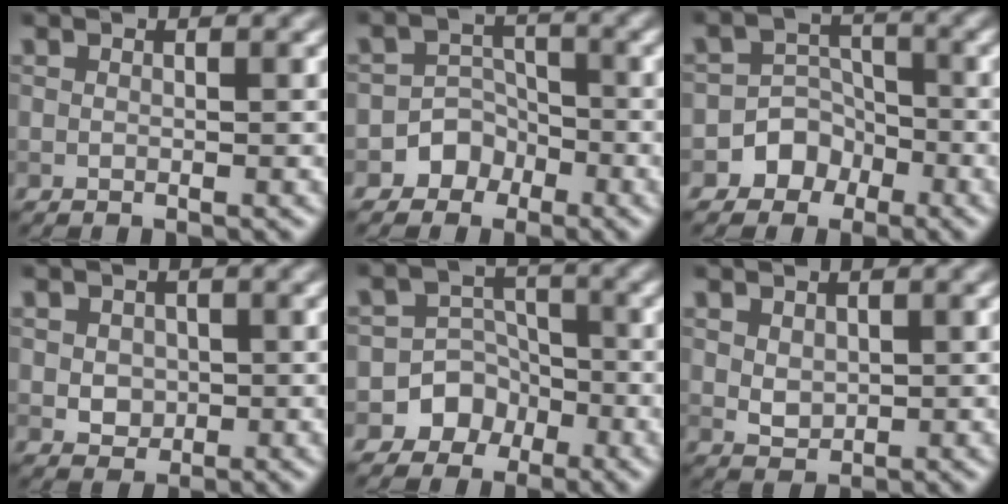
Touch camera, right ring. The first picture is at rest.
{"total": 3.9, "force": [-2.2, 3.1, 0.2], "torque": [0.040, 0.012, -0.051]}
{"total": 4.7, "force": [-2.5, 3.9, 0.4], "torque": [0.033, 0.008, -0.063]}
{"total": 1.9, "force": [0.1, 1.7, 0.9], "torque": [-0.016, -0.002, 0.005]}
{"total": 6.0, "force": [-3.2, 5.1, 0.4], "torque": [0.032, 0.002, -0.077]}
{"total": 1.6, "force": [0.6, 1.2, 0.9], "torque": [-0.018, -0.004, 0.017]}